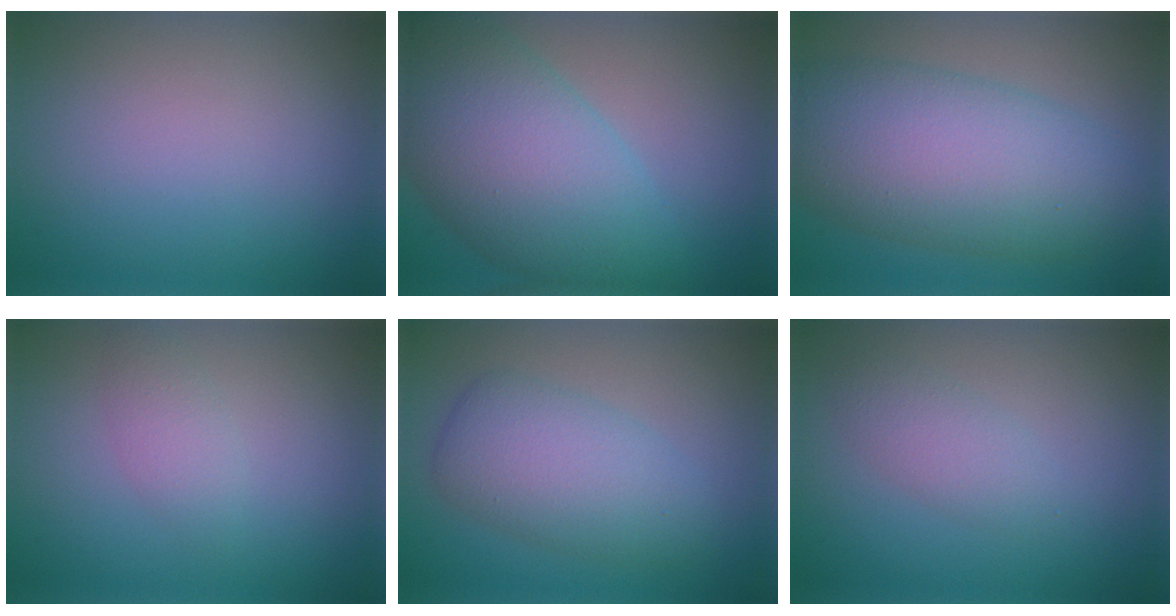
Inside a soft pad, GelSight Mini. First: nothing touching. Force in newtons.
{"total": 10.5, "press": 10.5, "slide": 0.4}
{"total": 10.7, "press": 10.7, "slide": 0.5}
{"total": 1.7, "press": 1.7, "slide": 0.1}
{"total": 3.9, "press": 3.8, "slide": 0.4}
{"total": 2.2, "press": 2.2, "slide": 0.1}